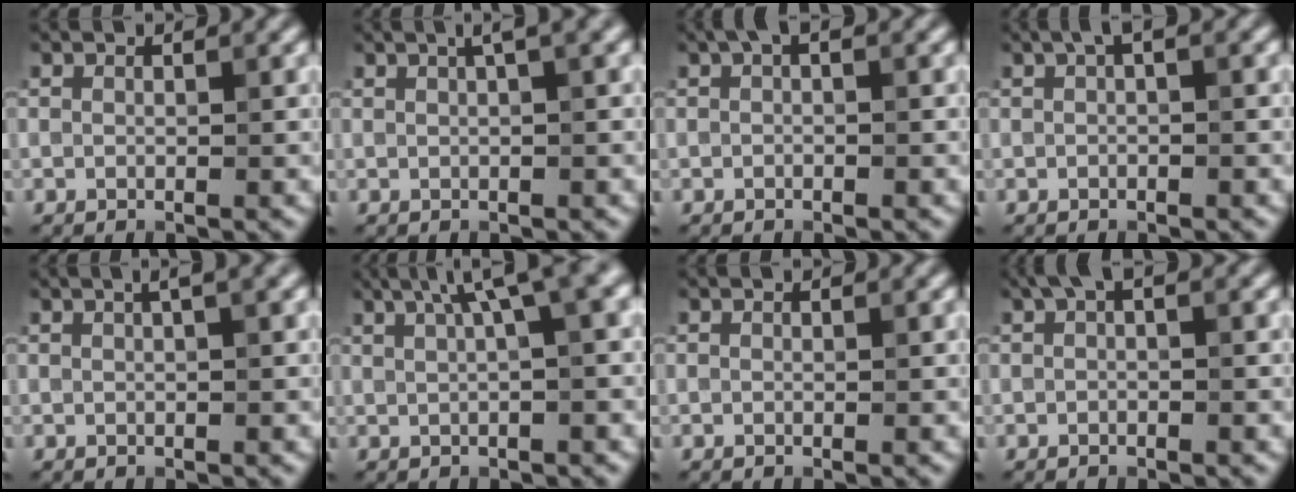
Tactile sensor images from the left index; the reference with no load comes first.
{"total": 2.4, "force": [1.1, 0.5, 2.1], "torque": [-0.026, 0.008, 0.013]}
{"total": 1.0, "force": [0.3, 0.4, 0.9], "torque": [-0.017, 0.005, 0.004]}
{"total": 1.2, "force": [0.3, 0.3, 1.1], "torque": [-0.017, 0.006, 0.006]}
{"total": 2.1, "force": [1.0, 0.5, 1.8], "torque": [-0.022, 0.004, 0.010]}
{"total": 6.7, "force": [3.1, 1.7, 5.7], "torque": [-0.057, 0.028, 0.044]}
{"total": 0.0}
{"total": 1.5, "force": [0.4, 0.5, 1.3], "torque": [-0.023, 0.007, 0.006]}